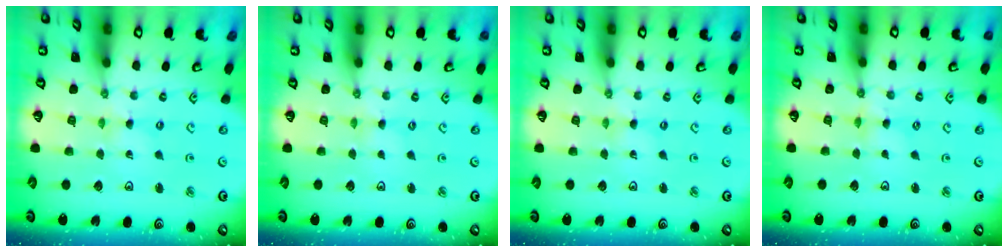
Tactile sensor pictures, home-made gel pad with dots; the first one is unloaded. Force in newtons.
{"total": 0.9, "press": 0.9, "slide": 0.1}
{"total": 0.0}
{"total": 1.1, "press": 1.1, "slide": 0.1}